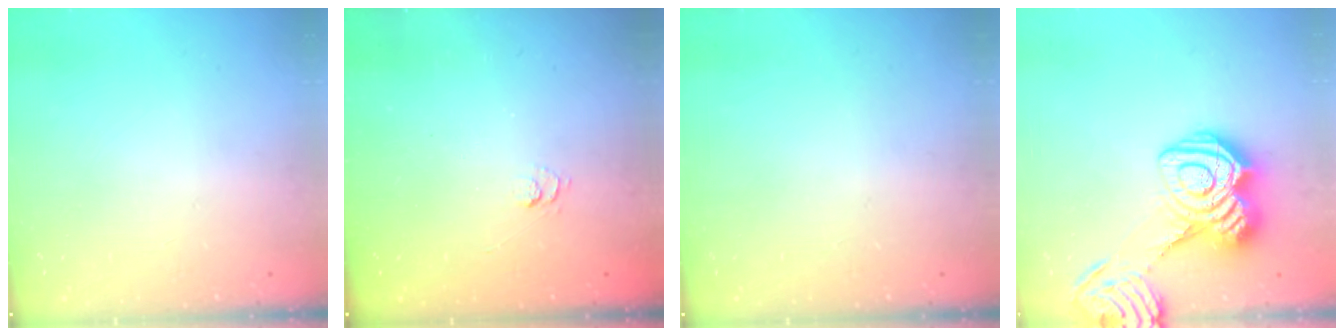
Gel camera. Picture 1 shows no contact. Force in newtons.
{"total": 2.7, "press": 2.2, "slide": 1.5}
{"total": 0.0}
{"total": 16.9, "press": 16.8, "slide": 1.2}